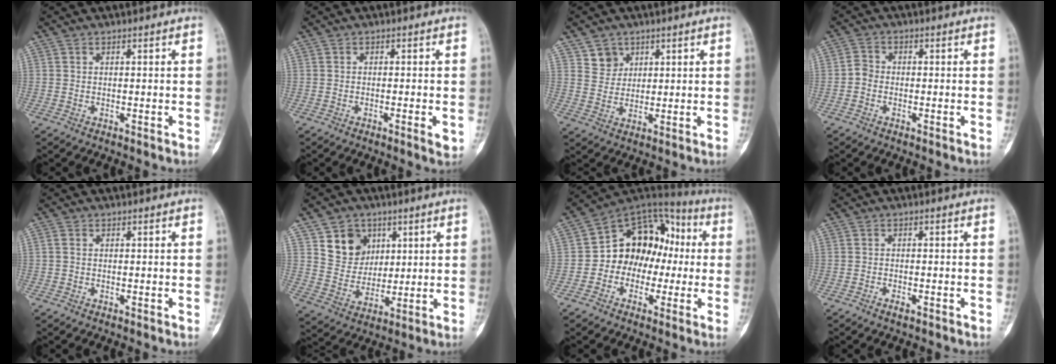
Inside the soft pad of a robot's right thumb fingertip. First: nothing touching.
{"total": 2.3, "force": [-0.7, 0.4, 2.2], "torque": [-0.035, -0.005, -0.012]}
{"total": 4.3, "force": [2.6, 3.4, 0.5], "torque": [0.015, -0.019, 0.049]}
{"total": 2.2, "force": [-0.8, 1.8, 1.0], "torque": [-0.010, 0.007, -0.023]}
{"total": 0.8, "force": [0.0, 0.7, 0.4], "torque": [-0.008, 0.001, -0.001]}
{"total": 9.8, "force": [4.5, 8.1, 3.2], "torque": [-0.020, -0.024, 0.088]}
{"total": 15.3, "force": [-1.0, 11.9, 9.5], "torque": [-0.089, 0.054, -0.030]}
{"total": 1.3, "force": [-0.9, 0.4, 0.9], "torque": [-0.018, 0.002, -0.017]}